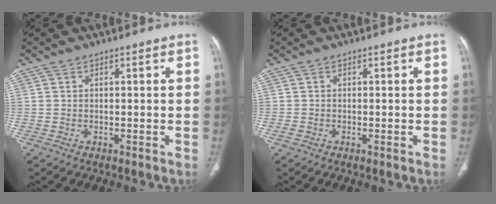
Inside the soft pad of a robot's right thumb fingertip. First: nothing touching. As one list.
[{"total": 1.0, "force": [-0.4, 0.6, 0.7], "torque": [-0.018, -0.003, -0.008]}]